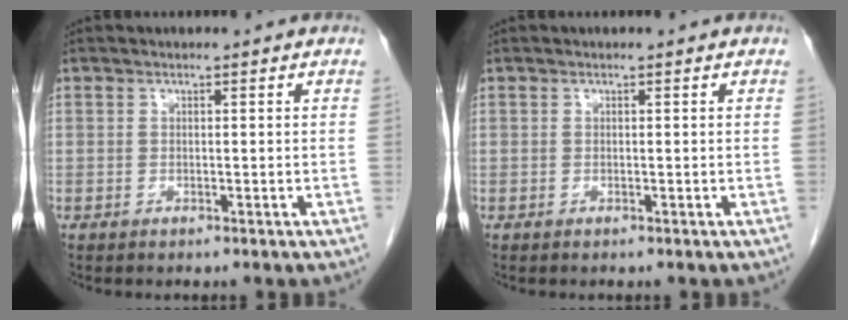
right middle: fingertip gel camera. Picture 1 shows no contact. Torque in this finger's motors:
{"motor_torque": [0.00, 0.00, 0.00, -0.01]}